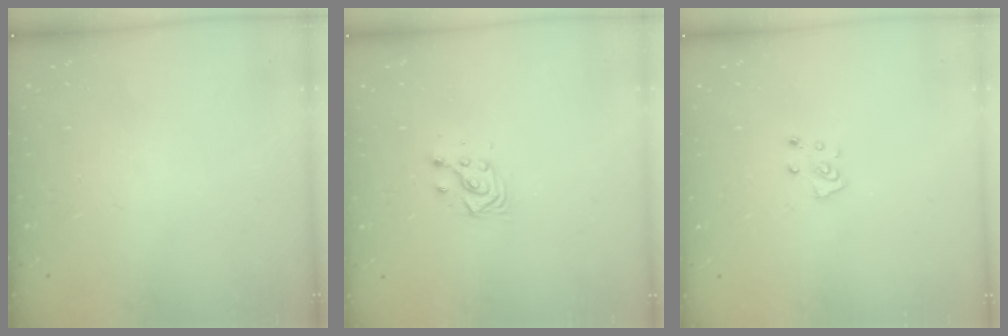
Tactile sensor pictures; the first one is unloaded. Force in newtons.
{"total": 3.5, "press": 3.4, "slide": 0.9}
{"total": 5.7, "press": 5.7, "slide": 0.7}